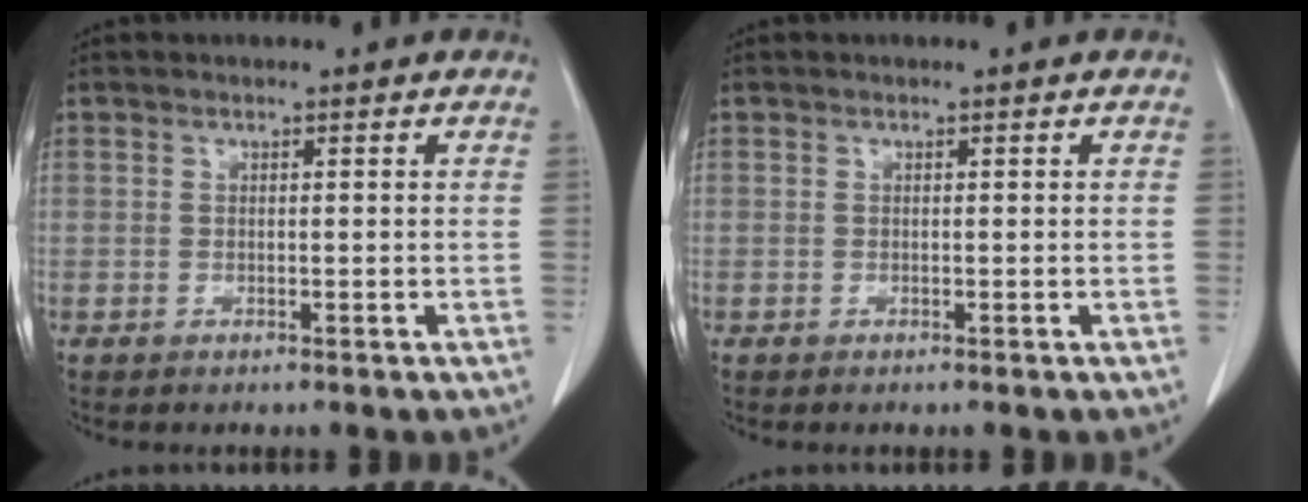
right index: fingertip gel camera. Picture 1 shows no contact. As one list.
[{"total": 0.0}]